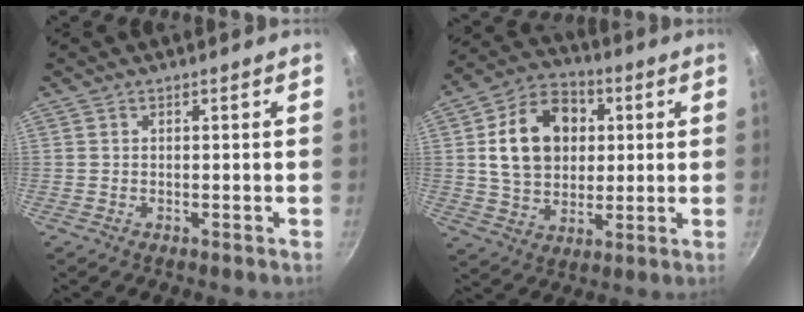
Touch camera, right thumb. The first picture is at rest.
{"total": 16.4, "force": [2.9, 12.4, 10.4], "torque": [-0.148, 0.015, 0.044]}